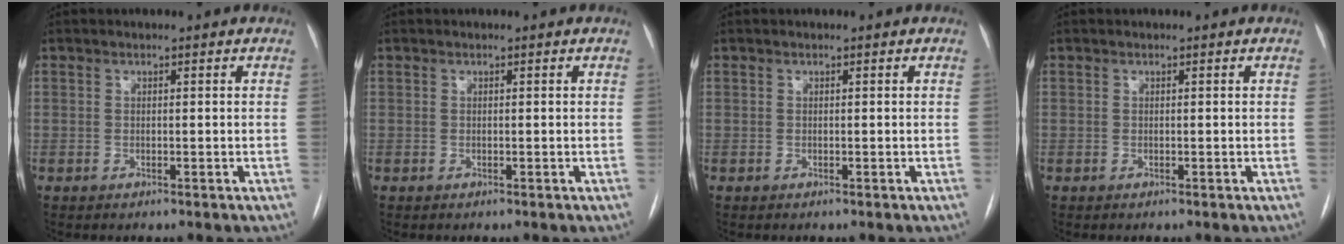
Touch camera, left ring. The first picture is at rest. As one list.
[{"total": 0.0}, {"total": 0.0}, {"total": 0.0}]